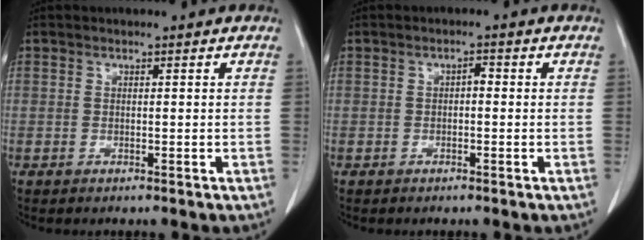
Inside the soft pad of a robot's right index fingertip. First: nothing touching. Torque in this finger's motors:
{"motor_torque": [0.10, -0.07, 0.04, 0.02]}